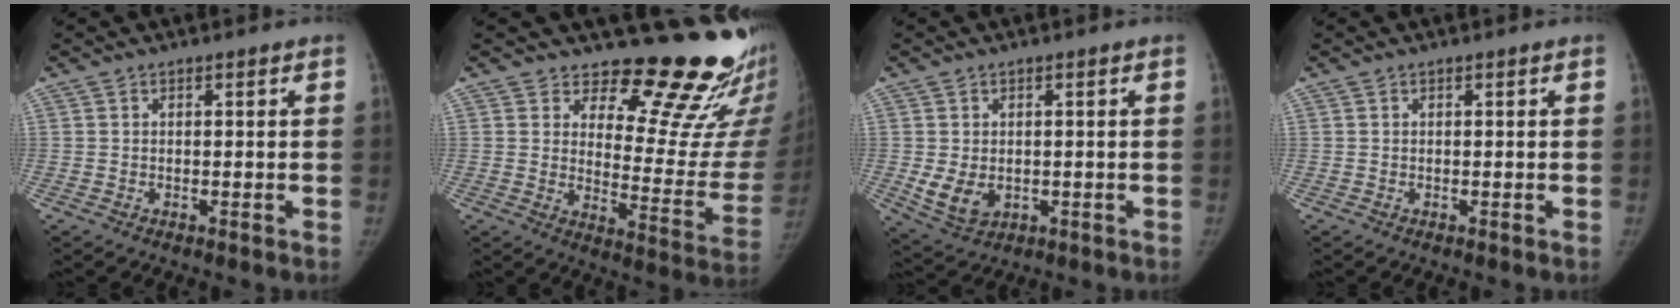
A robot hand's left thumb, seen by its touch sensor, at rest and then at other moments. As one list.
[{"total": 19.1, "force": [16.8, 6.7, 6.2], "torque": [-0.013, -0.162, 0.202]}, {"total": 5.8, "force": [-0.6, 4.3, 3.8], "torque": [-0.060, -0.012, 0.004]}, {"total": 0.0}]